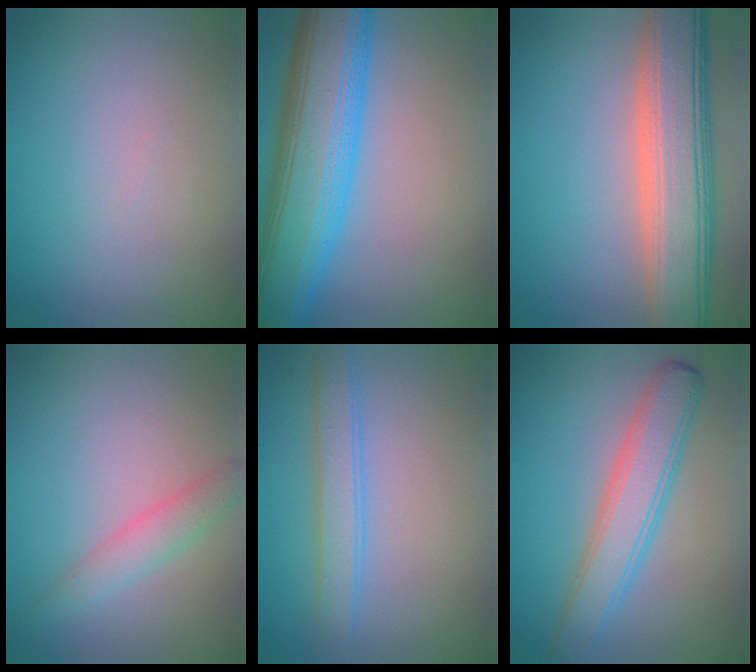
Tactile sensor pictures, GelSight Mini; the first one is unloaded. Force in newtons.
{"total": 11.3, "press": 11.3, "slide": 0.3}
{"total": 9.3, "press": 9.3, "slide": 0.9}
{"total": 2.3, "press": 2.3, "slide": 0.1}
{"total": 2.8, "press": 2.8, "slide": 0.0}
{"total": 4.7, "press": 4.7, "slide": 0.1}